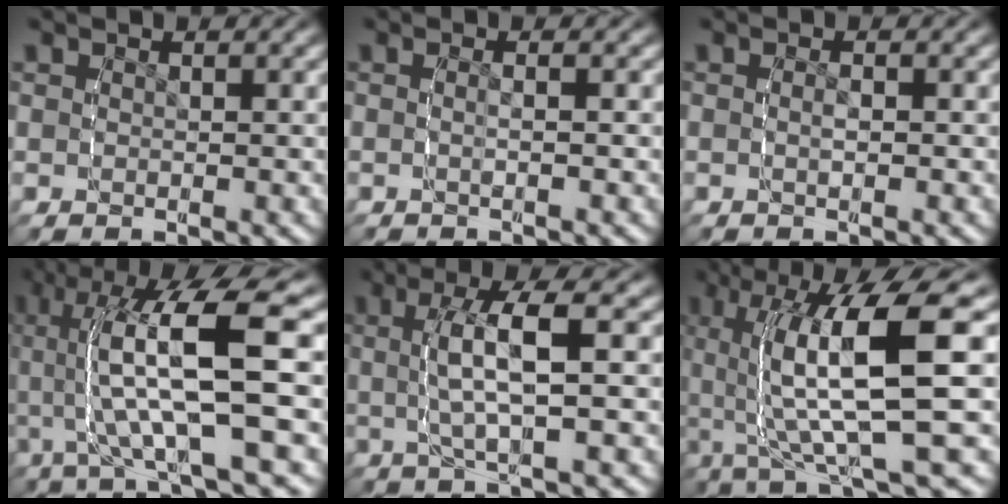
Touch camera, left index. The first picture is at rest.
{"total": 1.1, "force": [-0.8, -0.1, 0.8], "torque": [-0.018, 0.002, -0.017]}
{"total": 1.0, "force": [-0.7, 0.4, 0.6], "torque": [-0.017, -0.004, -0.015]}
{"total": 9.8, "force": [1.3, 2.9, 9.2], "torque": [-0.172, 0.014, 0.012]}
{"total": 4.9, "force": [-0.1, 0.5, 4.9], "torque": [-0.091, 0.012, -0.006]}
{"total": 10.4, "force": [0.0, 3.0, 9.9], "torque": [-0.181, 0.012, -0.003]}